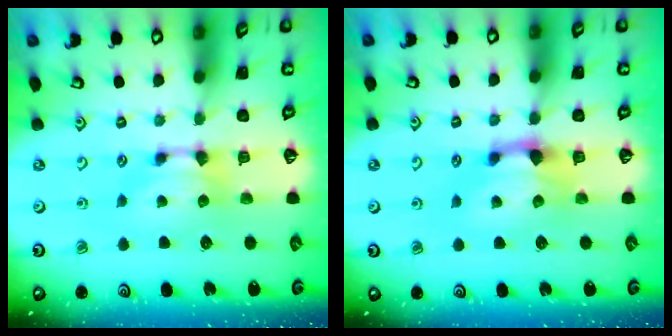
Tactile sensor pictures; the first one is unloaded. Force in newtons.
{"total": 1.6, "press": 1.0, "slide": 1.3}